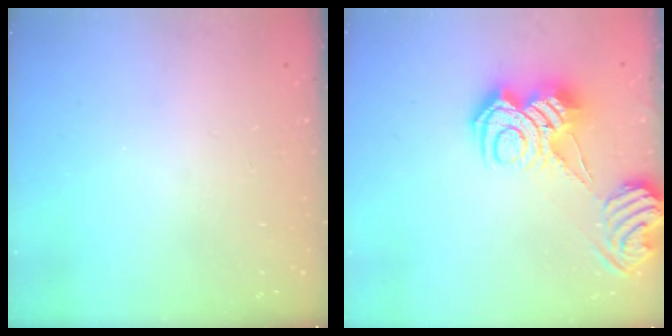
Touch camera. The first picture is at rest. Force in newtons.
{"total": 11.8, "press": 11.7, "slide": 0.8}